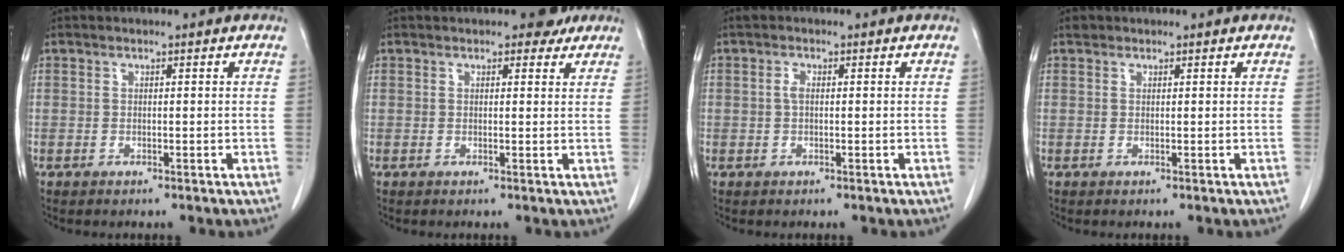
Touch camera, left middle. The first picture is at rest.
{"total": 2.6, "force": [2.2, 1.0, 1.0], "torque": [-0.011, 0.001, 0.020]}
{"total": 1.0, "force": [0.1, 0.5, 0.8], "torque": [-0.019, 0.001, 0.001]}
{"total": 0.7, "force": [0.6, 0.3, 0.1], "torque": [-0.007, 0.004, 0.009]}